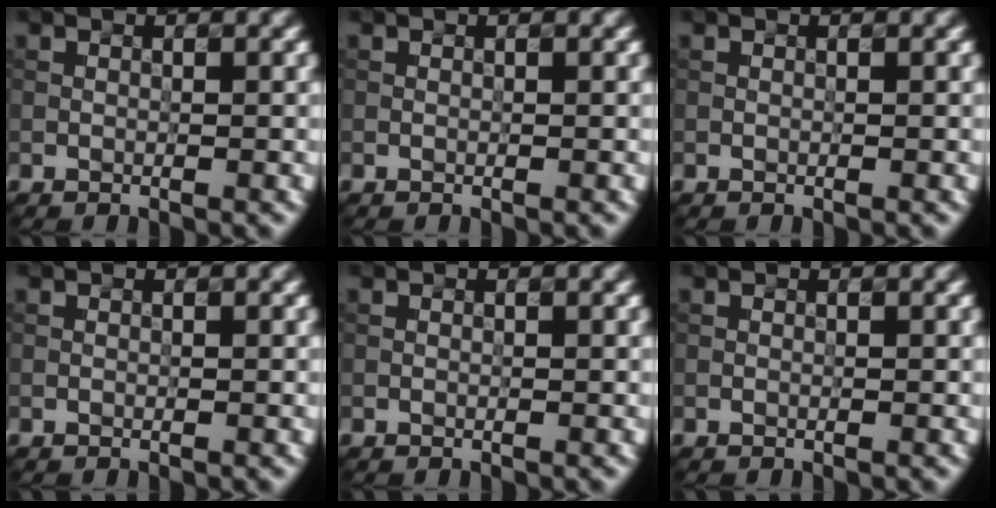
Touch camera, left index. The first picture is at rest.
{"total": 0.0}
{"total": 0.0}
{"total": 0.0}
{"total": 0.0}
{"total": 0.0}